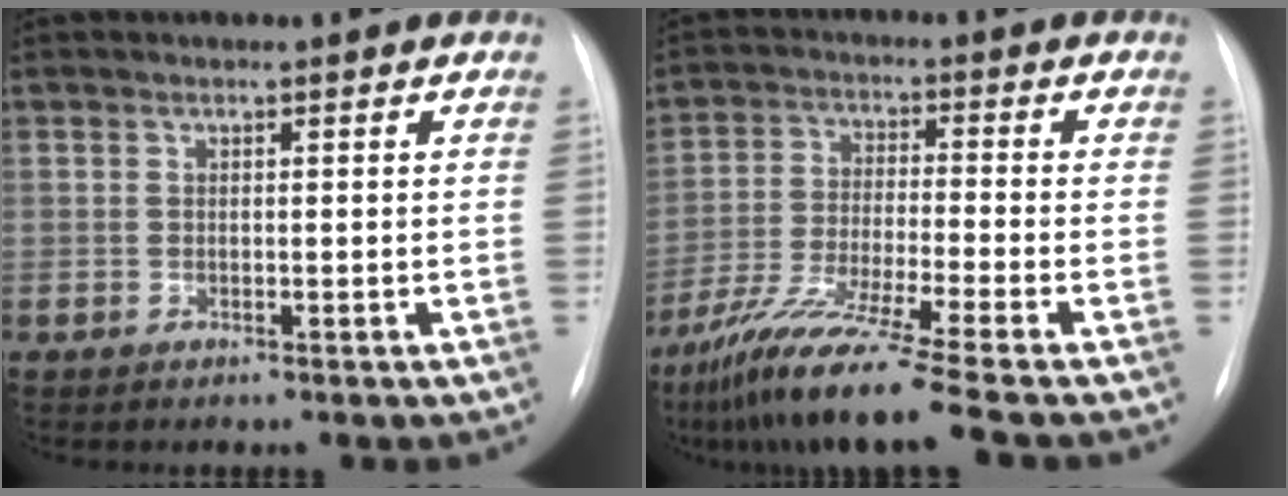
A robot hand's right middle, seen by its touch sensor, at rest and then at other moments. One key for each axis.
{"total": 13.4, "fx": -10.2, "fy": -1.8, "fz": 8.5, "tx": -0.162, "ty": -0.045, "tz": -0.178}